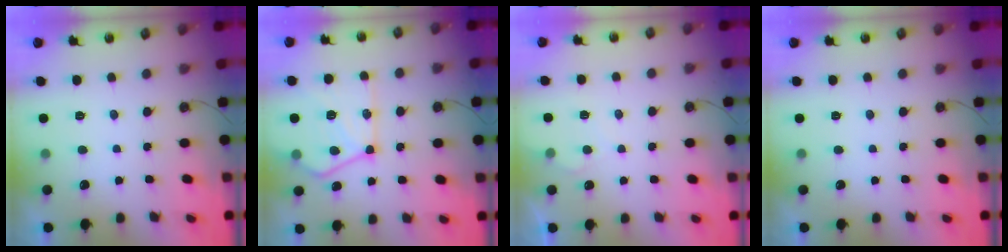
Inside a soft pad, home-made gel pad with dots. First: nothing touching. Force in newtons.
{"total": 17.9, "press": 17.8, "slide": 1.9}
{"total": 3.6, "press": 3.6, "slide": 0.5}
{"total": 0.0}